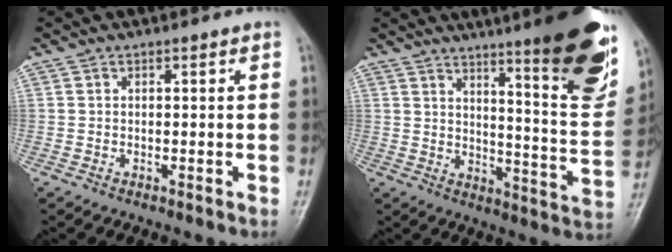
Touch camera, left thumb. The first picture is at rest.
{"total": 22.2, "force": [13.8, 3.6, 17.0], "torque": [-0.200, -0.077, 0.190]}